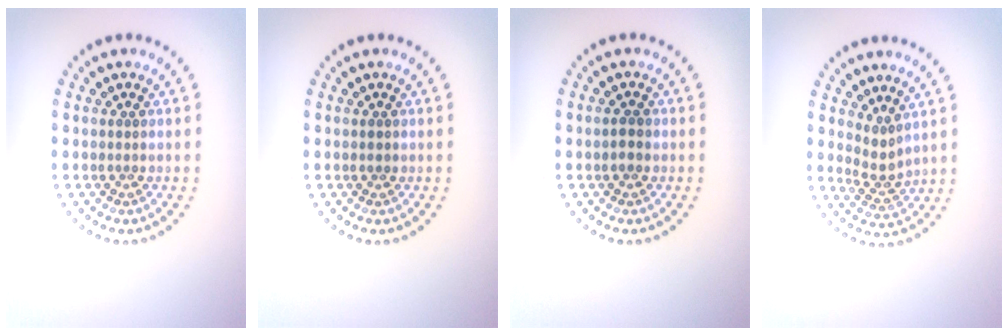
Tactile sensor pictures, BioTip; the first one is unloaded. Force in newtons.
{"total": 0.6, "press": 0.6, "slide": 0.1}
{"total": 1.3, "press": 1.3, "slide": 0.1}
{"total": 2.1, "press": 1.4, "slide": 1.5}